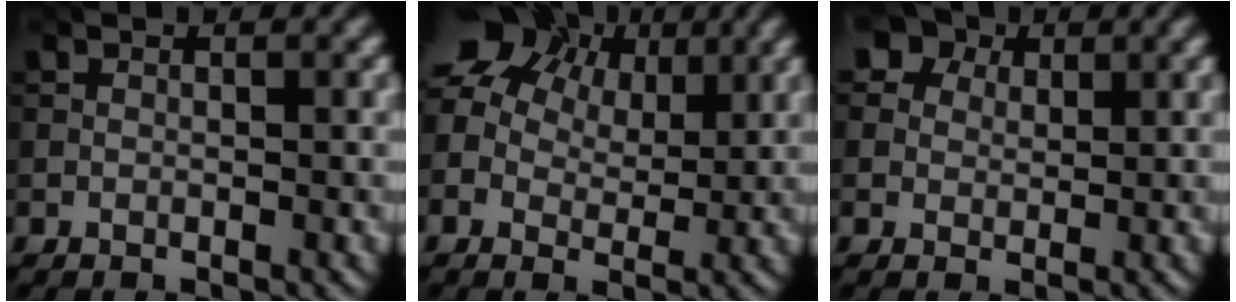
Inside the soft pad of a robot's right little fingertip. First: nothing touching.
{"total": 10.5, "force": [4.6, 6.8, 6.5], "torque": [-0.122, 0.039, 0.065]}
{"total": 4.5, "force": [2.6, 3.2, 1.8], "torque": [-0.040, 0.007, 0.028]}